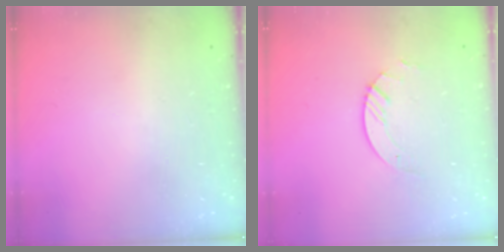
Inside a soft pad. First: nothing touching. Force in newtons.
{"total": 3.5, "press": 3.5, "slide": 0.3}